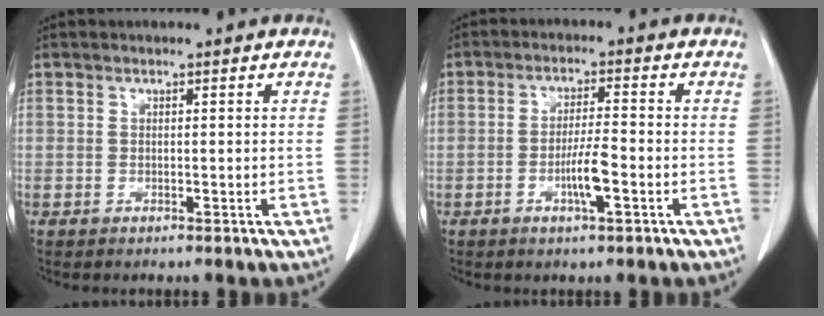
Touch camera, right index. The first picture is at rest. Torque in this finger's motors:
{"motor_torque": [1.15, -0.10, 0.35, 0.11]}